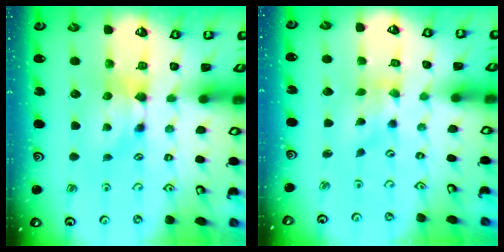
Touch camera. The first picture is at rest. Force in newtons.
{"total": 1.6, "press": 0.9, "slide": 1.4}